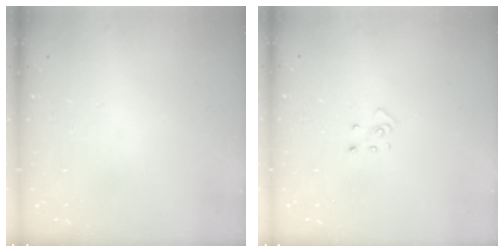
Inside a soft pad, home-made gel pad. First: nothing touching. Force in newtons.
{"total": 2.9, "press": 2.9, "slide": 0.2}